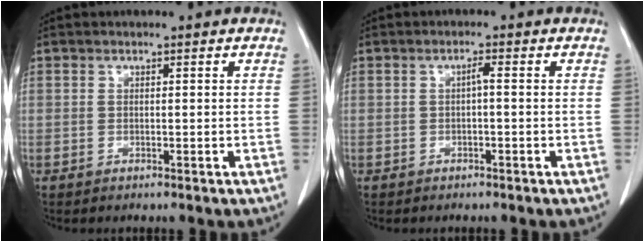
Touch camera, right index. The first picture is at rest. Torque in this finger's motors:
{"motor_torque": [0.23, -0.20, 0.05, 0.03]}